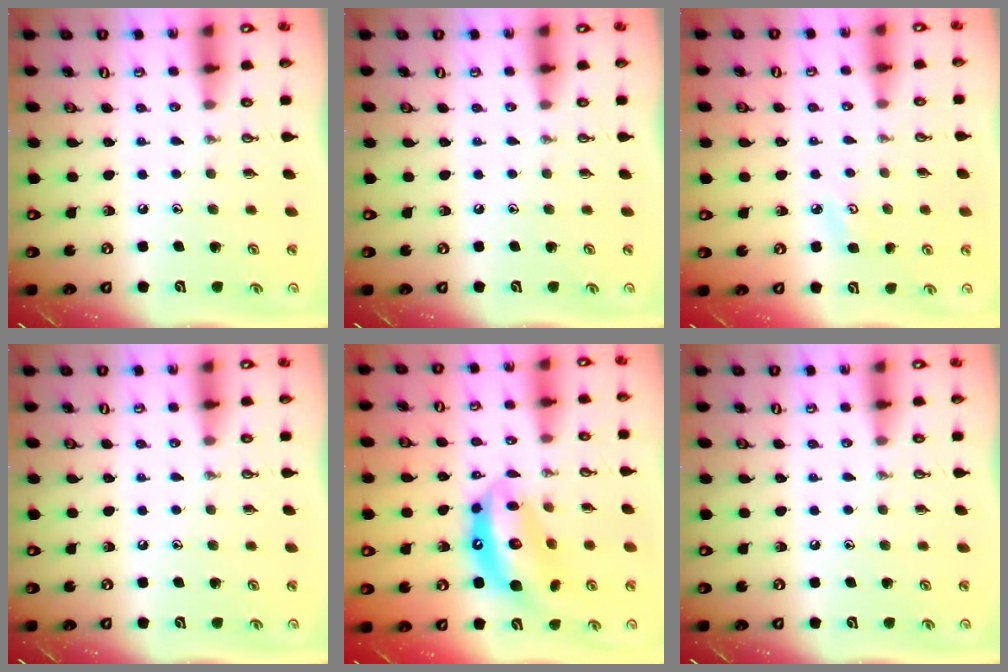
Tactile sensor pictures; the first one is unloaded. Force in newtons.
{"total": 0.0}
{"total": 3.7, "press": 3.7, "slide": 0.5}
{"total": 0.0}
{"total": 13.6, "press": 13.5, "slide": 1.5}
{"total": 0.0}